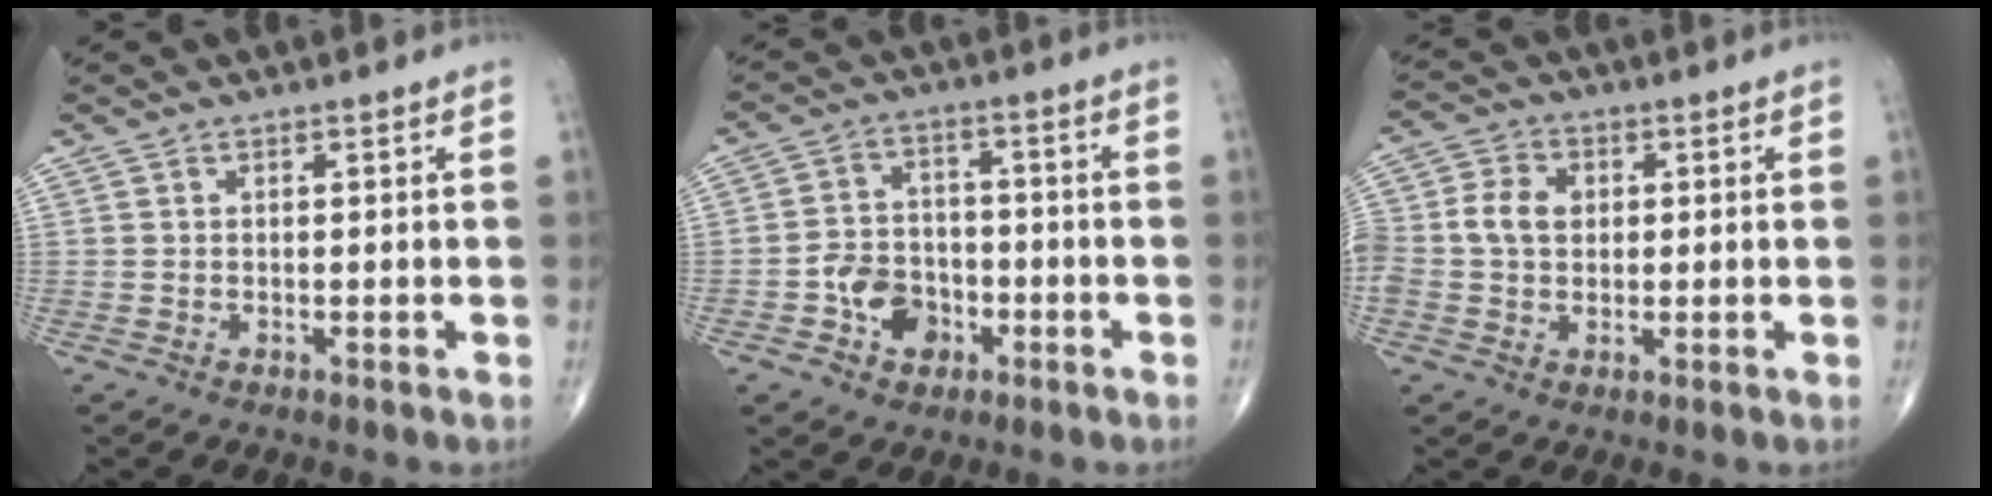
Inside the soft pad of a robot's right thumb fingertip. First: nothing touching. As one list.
[{"total": 8.1, "force": [-3.2, 6.1, 4.2], "torque": [-0.041, 0.026, -0.056]}, {"total": 7.6, "force": [0.6, 6.1, 4.6], "torque": [-0.086, 0.016, 0.008]}]